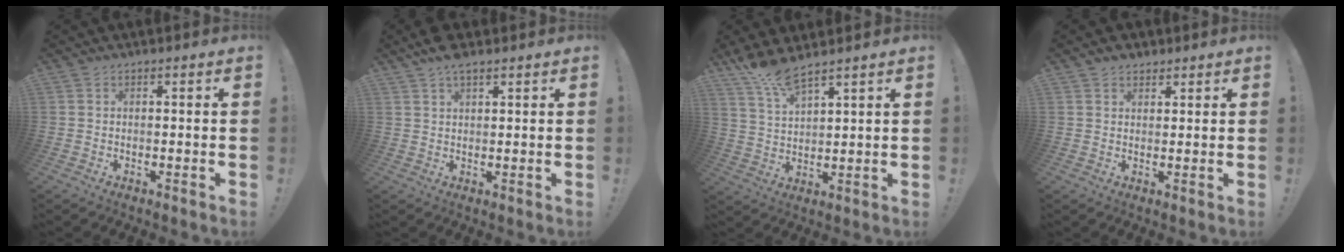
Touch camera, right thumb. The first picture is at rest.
{"total": 5.0, "force": [3.6, 1.8, 3.0], "torque": [-0.059, -0.014, 0.067]}
{"total": 7.7, "force": [6.5, 0.9, 4.0], "torque": [-0.088, -0.036, 0.118]}
{"total": 2.7, "force": [2.0, 1.7, 0.4], "torque": [-0.003, -0.009, 0.036]}